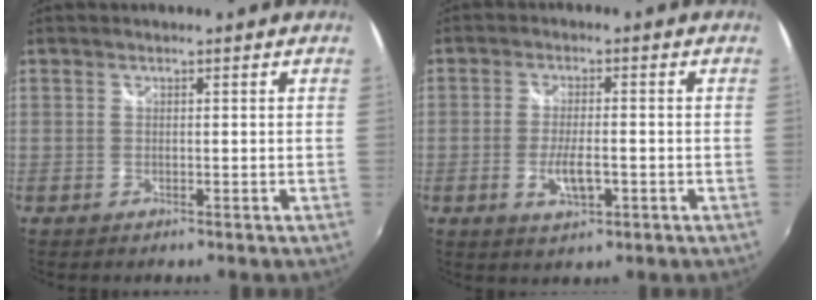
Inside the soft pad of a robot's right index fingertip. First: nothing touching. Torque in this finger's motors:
{"motor_torque": [0.08, 0.00, 0.25, 0.03]}